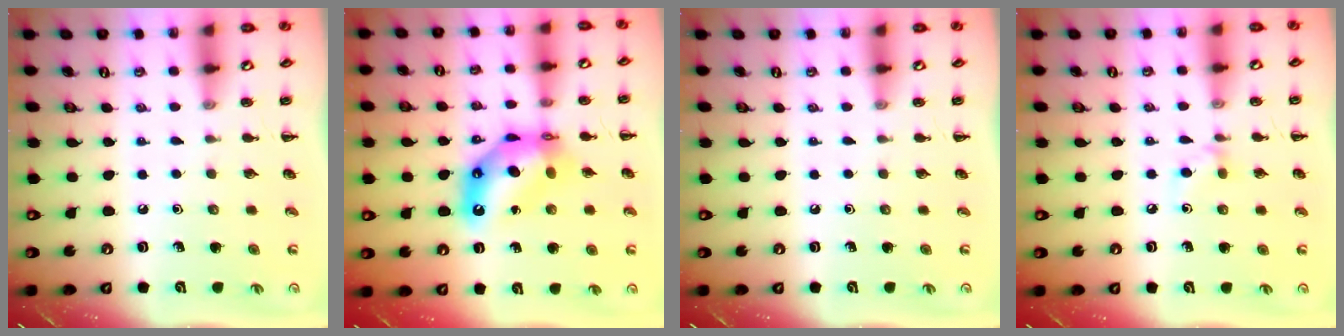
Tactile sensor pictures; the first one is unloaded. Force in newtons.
{"total": 12.4, "press": 11.8, "slide": 3.8}
{"total": 0.0}
{"total": 6.1, "press": 5.8, "slide": 2.0}